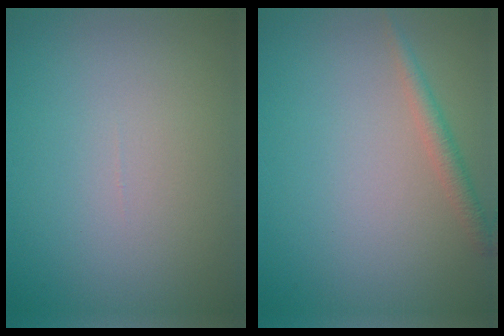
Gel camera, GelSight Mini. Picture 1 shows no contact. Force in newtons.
{"total": 1.6, "press": 1.6, "slide": 0.0}